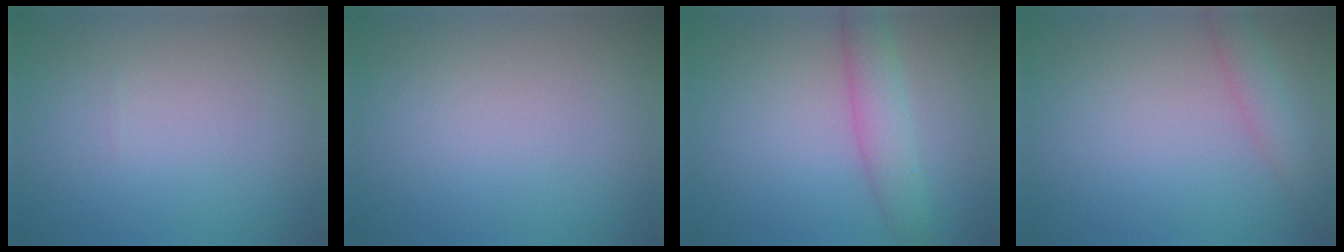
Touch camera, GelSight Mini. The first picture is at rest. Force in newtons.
{"total": 0.0}
{"total": 3.2, "press": 3.2, "slide": 0.1}
{"total": 2.0, "press": 2.0, "slide": 0.0}